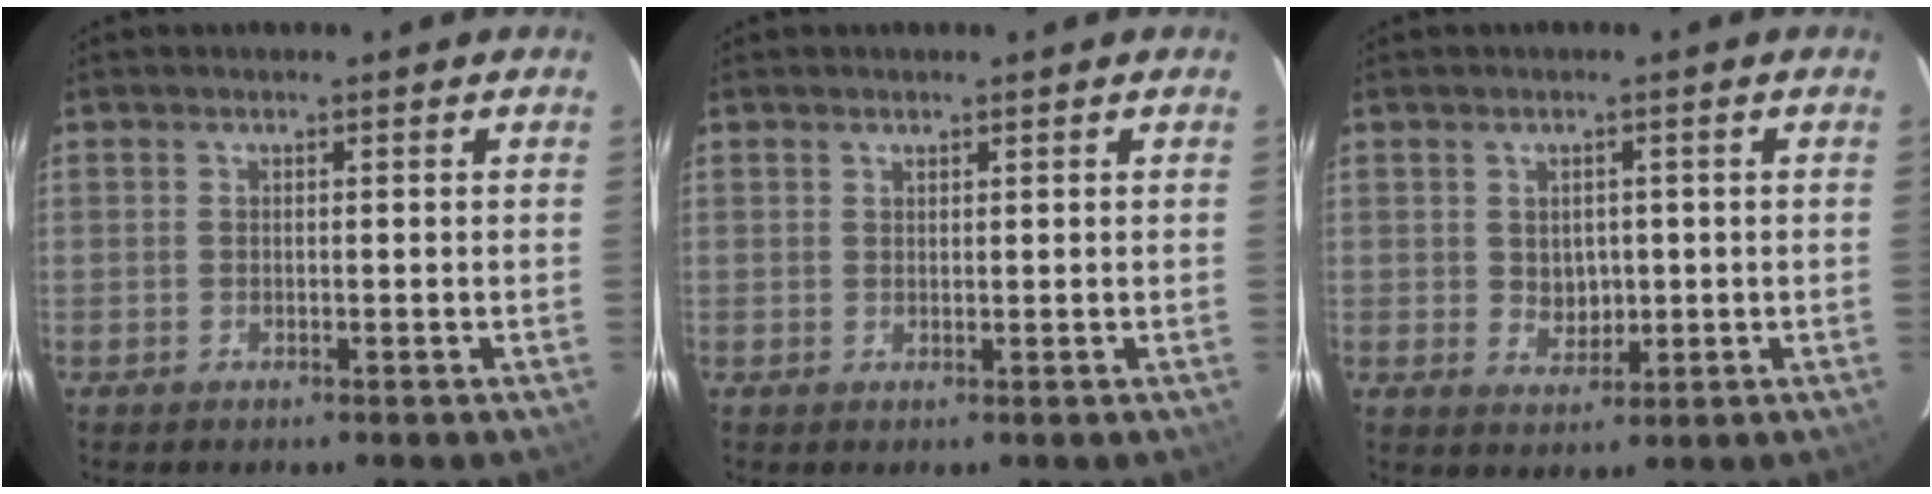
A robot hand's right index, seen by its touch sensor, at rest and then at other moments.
{"total": 0.7, "force": [0.6, 0.4, 0.1], "torque": [-0.002, 0.002, 0.011]}
{"total": 4.0, "force": [0.3, 3.4, 2.1], "torque": [-0.033, 0.000, 0.012]}